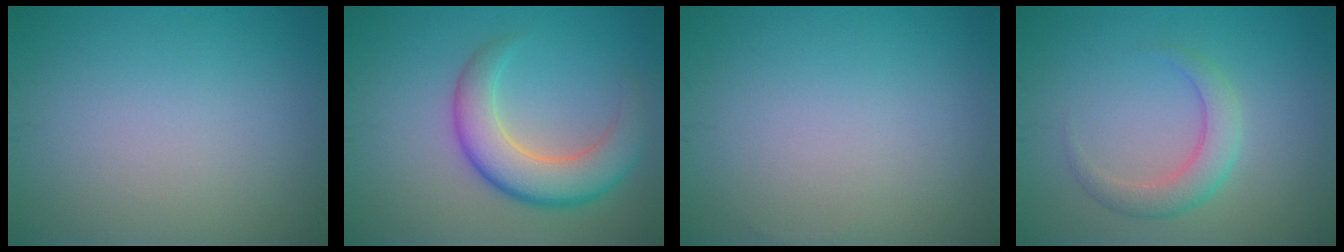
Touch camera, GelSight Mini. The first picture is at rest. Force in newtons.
{"total": 6.0, "press": 6.0, "slide": 0.3}
{"total": 0.0}
{"total": 2.8, "press": 2.8, "slide": 0.2}